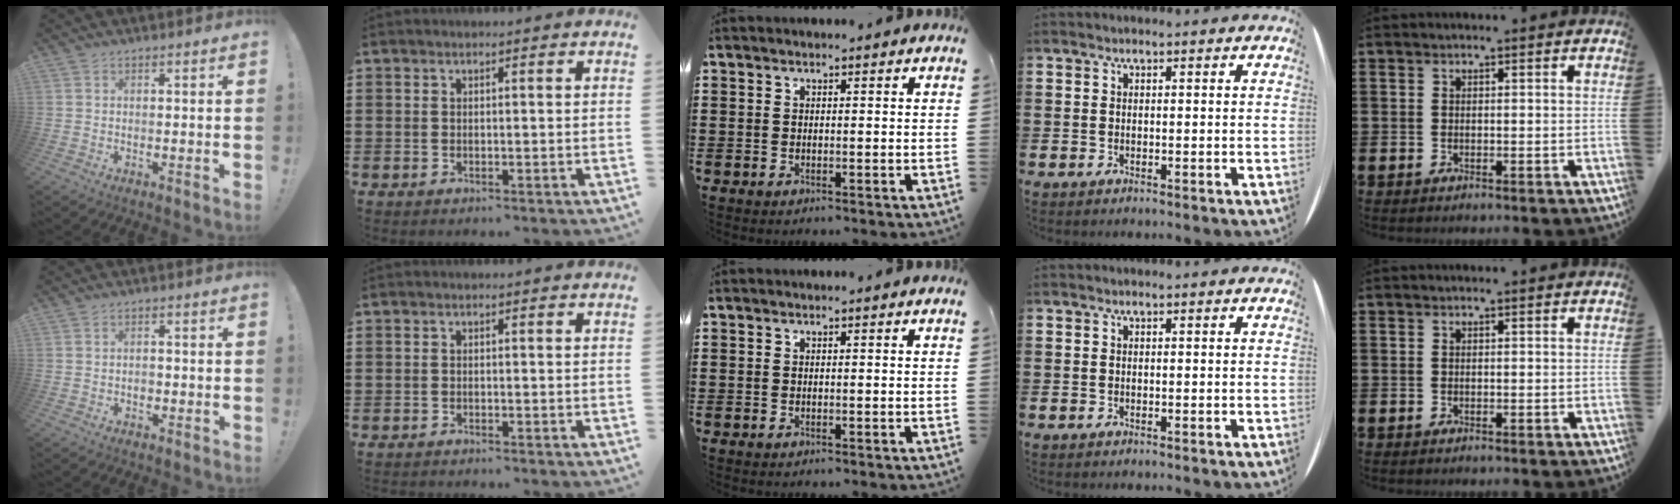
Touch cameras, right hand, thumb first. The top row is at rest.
{"thumb": {"total": 1.6, "force": [-0.7, 1.1, 0.9], "torque": [-0.008, 0.002, -0.013]}, "index": {"total": 0.6, "force": [-0.6, 0.0, 0.1], "torque": [-0.002, -0.001, -0.013]}}